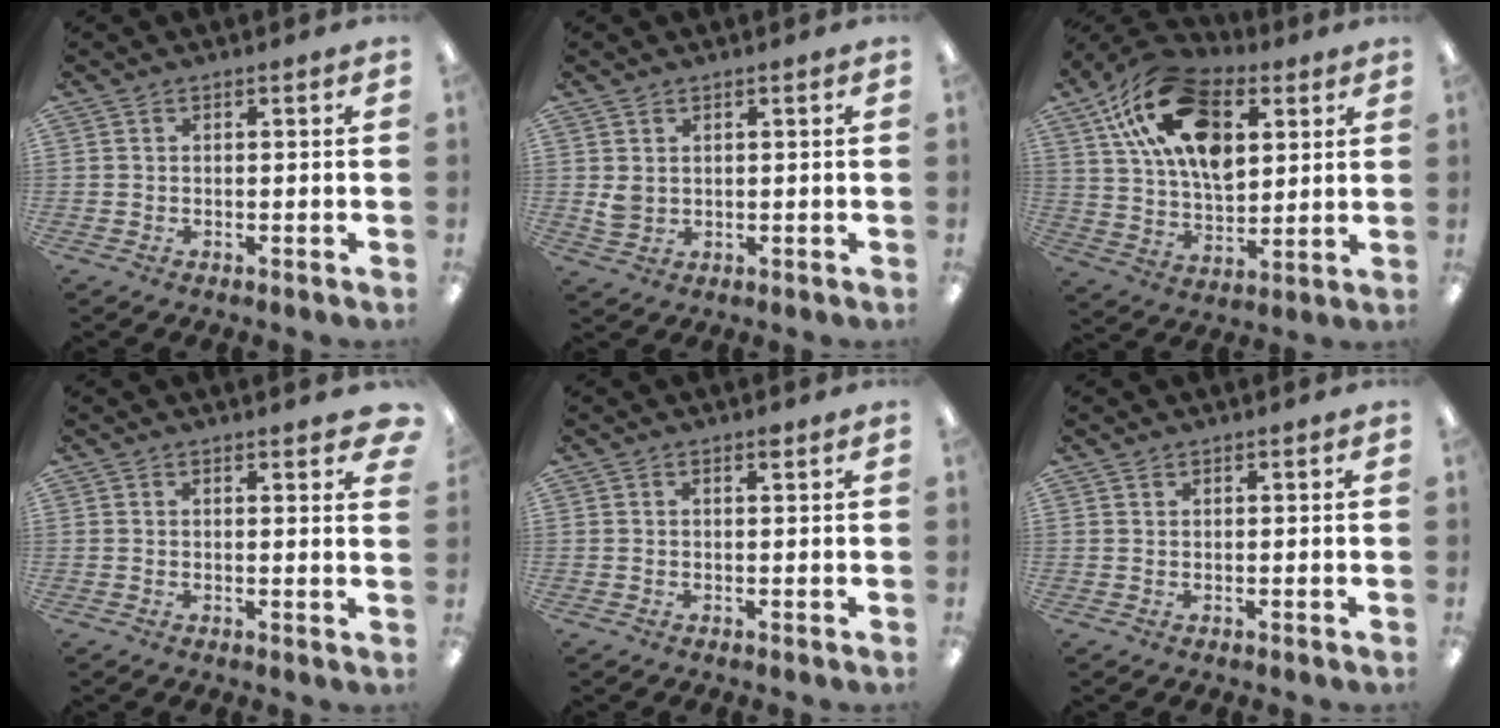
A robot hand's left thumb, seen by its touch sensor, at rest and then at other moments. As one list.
[{"total": 3.2, "force": [1.0, 2.7, 1.4], "torque": [-0.019, 0.000, 0.019]}, {"total": 21.6, "force": [9.5, 12.9, 14.5], "torque": [-0.261, -0.022, 0.171]}, {"total": 2.5, "force": [2.0, 0.7, 1.3], "torque": [-0.007, -0.010, 0.030]}, {"total": 1.0, "force": [0.7, 0.4, 0.6], "torque": [-0.005, -0.001, 0.010]}, {"total": 0.7, "force": [0.6, 0.4, 0.1], "torque": [-0.003, 0.002, 0.010]}]